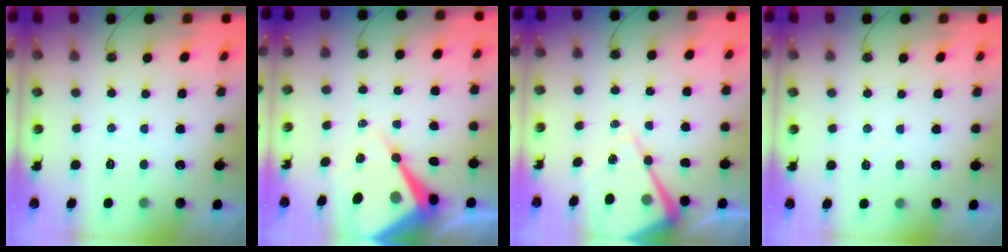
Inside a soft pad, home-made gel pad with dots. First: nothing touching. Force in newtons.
{"total": 12.1, "press": 12.1, "slide": 1.1}
{"total": 12.2, "press": 12.1, "slide": 1.3}
{"total": 2.8, "press": 2.7, "slide": 0.5}